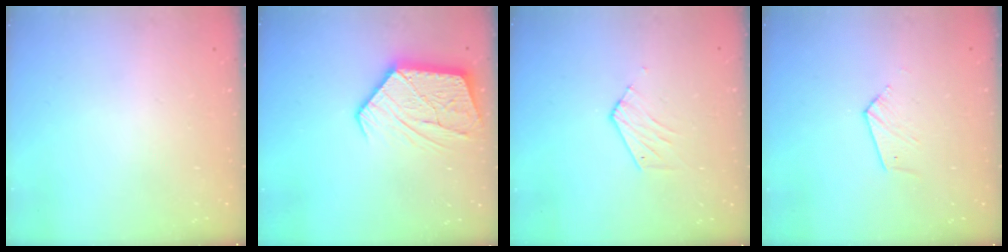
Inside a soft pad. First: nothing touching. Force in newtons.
{"total": 13.9, "press": 13.8, "slide": 1.1}
{"total": 4.0, "press": 3.9, "slide": 0.3}
{"total": 4.7, "press": 4.7, "slide": 0.4}